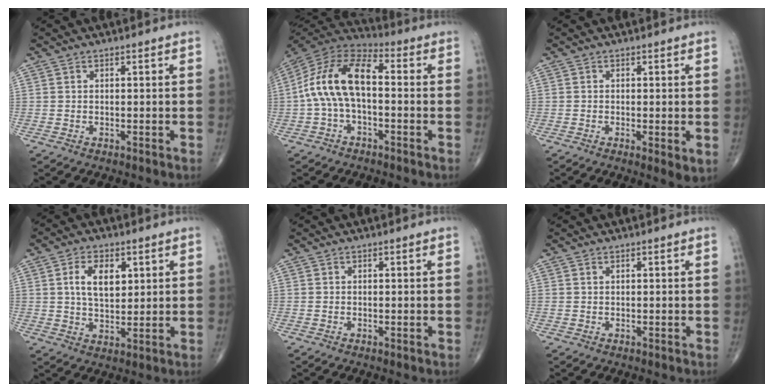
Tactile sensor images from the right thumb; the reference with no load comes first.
{"total": 14.0, "force": [-0.5, 7.3, 12.0], "torque": [-0.231, 0.042, -0.023]}
{"total": 3.1, "force": [-0.6, 0.9, 2.9], "torque": [-0.051, -0.012, -0.012]}
{"total": 7.7, "force": [2.4, 4.4, 5.9], "torque": [-0.087, -0.012, 0.044]}
{"total": 0.0}
{"total": 0.0}